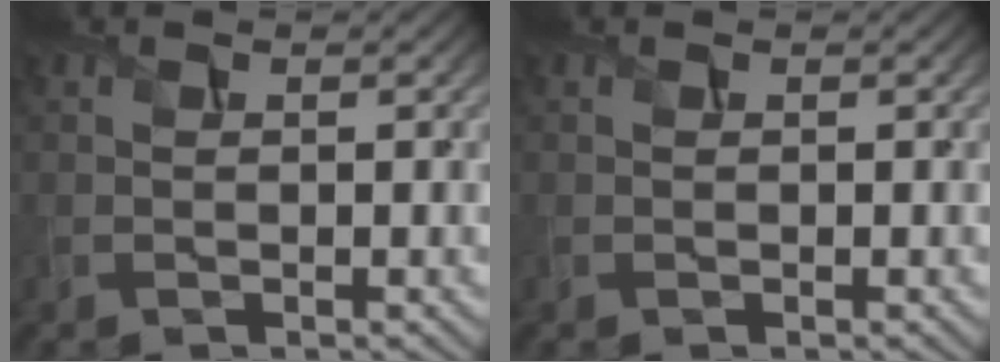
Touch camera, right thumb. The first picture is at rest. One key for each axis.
{"total": 0.0}